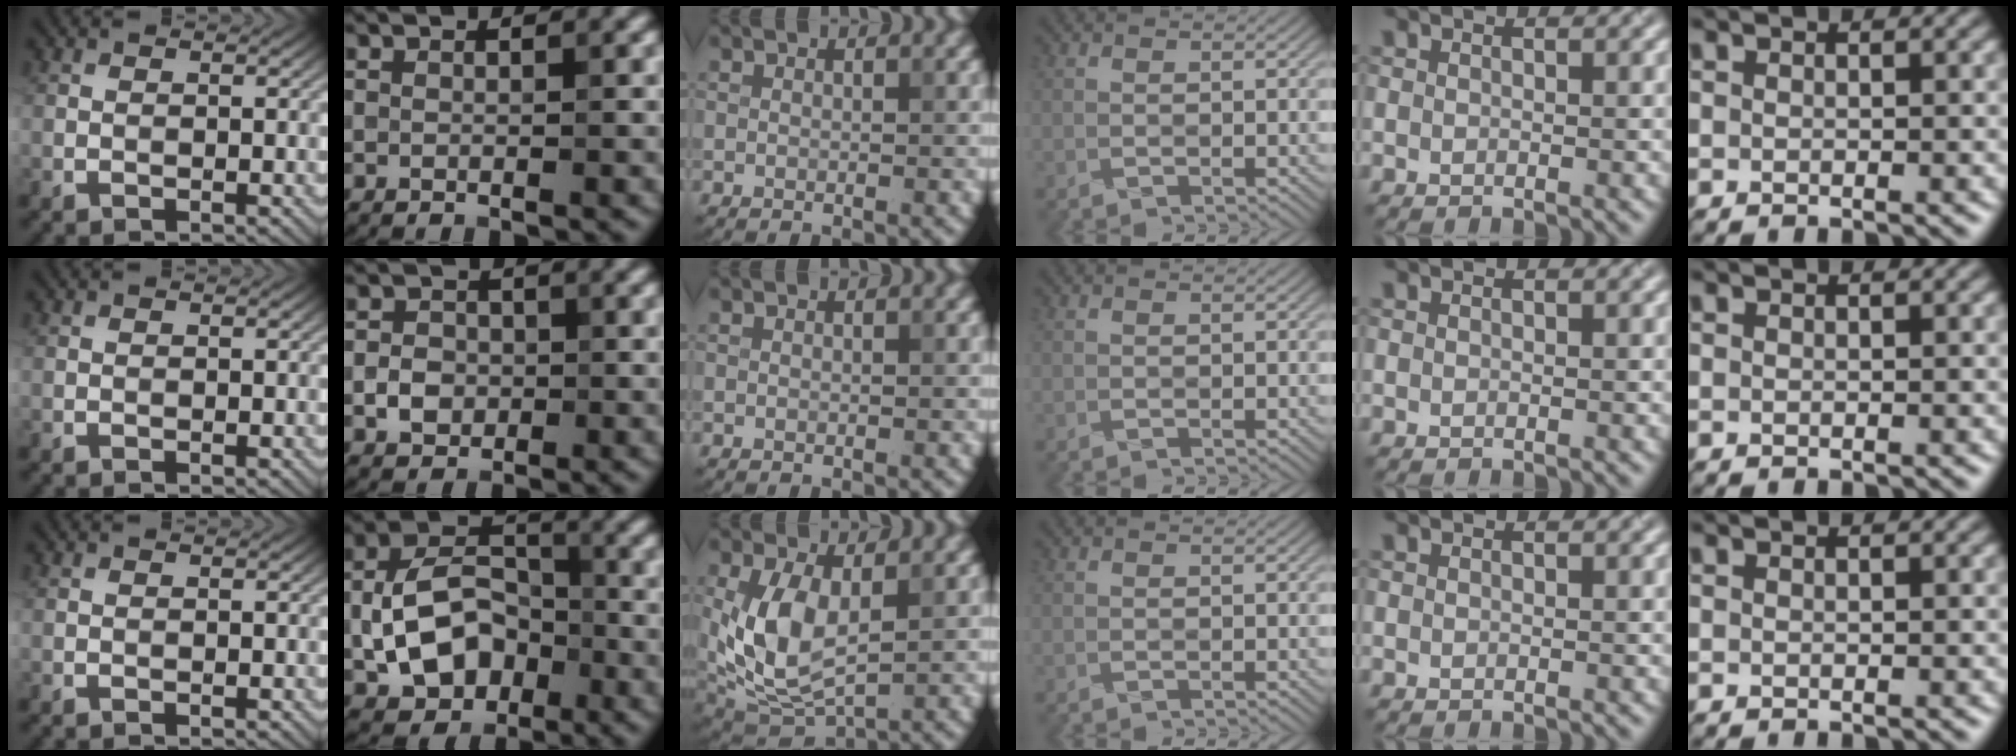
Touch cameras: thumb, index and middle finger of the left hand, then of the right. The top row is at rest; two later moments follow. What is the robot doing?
{"motion": "fold", "object": "envelope"}